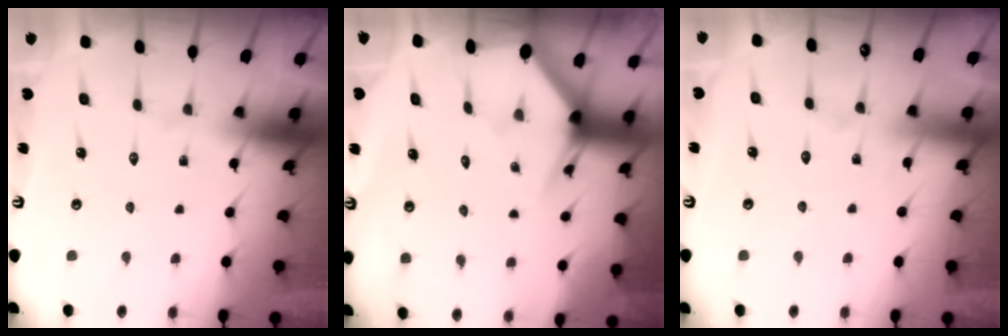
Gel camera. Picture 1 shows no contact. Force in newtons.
{"total": 2.9, "press": 2.9, "slide": 0.2}
{"total": 4.3, "press": 4.3, "slide": 0.5}